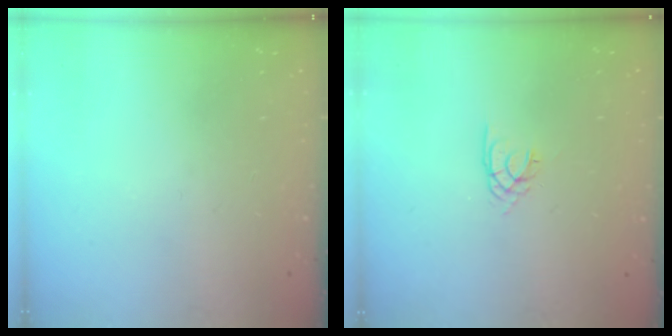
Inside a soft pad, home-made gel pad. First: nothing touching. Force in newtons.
{"total": 1.7, "press": 1.7, "slide": 0.1}